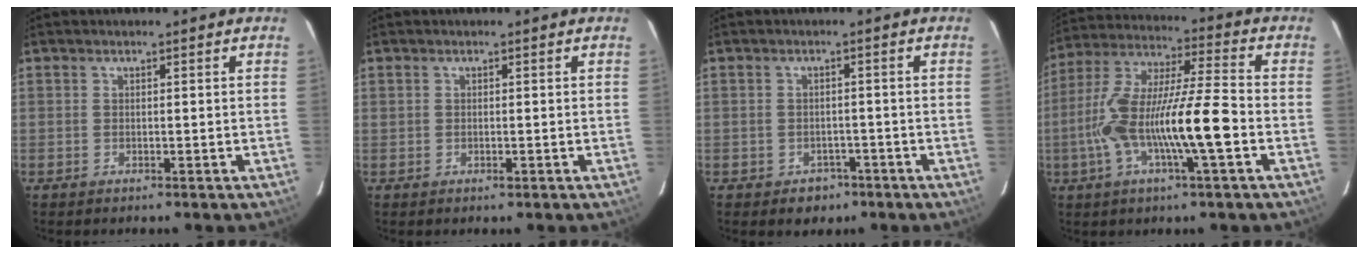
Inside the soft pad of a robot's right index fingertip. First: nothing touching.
{"total": 0.8, "force": [-0.2, 0.3, 0.7], "torque": [-0.015, -0.002, -0.001]}
{"total": 3.3, "force": [-1.8, 2.5, 0.9], "torque": [-0.009, 0.010, -0.018]}
{"total": 16.0, "force": [-4.0, 1.4, 15.4], "torque": [-0.303, 0.007, -0.074]}